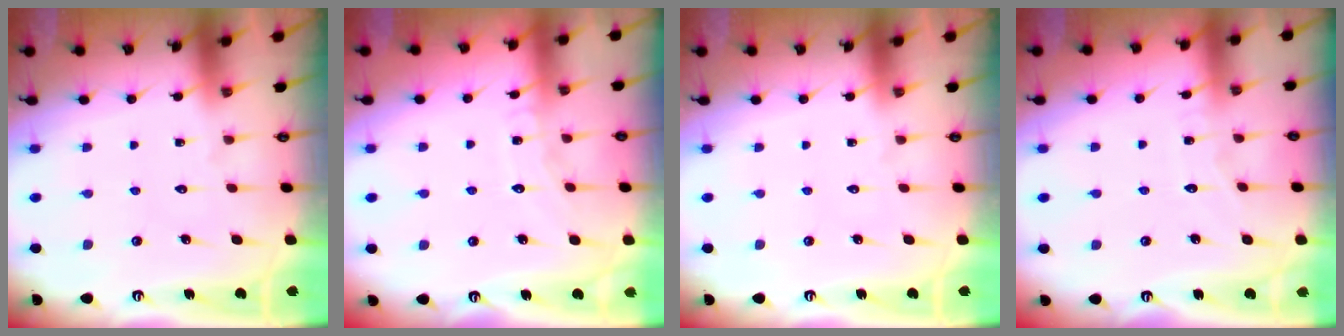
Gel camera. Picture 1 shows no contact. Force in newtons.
{"total": 5.7, "press": 5.7, "slide": 0.6}
{"total": 0.0}
{"total": 3.9, "press": 3.9, "slide": 0.2}